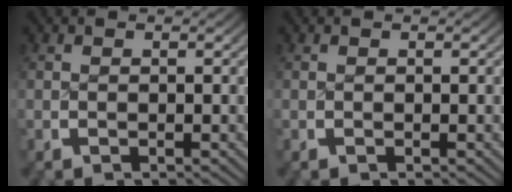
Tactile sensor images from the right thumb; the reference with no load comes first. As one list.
[{"total": 0.0}]